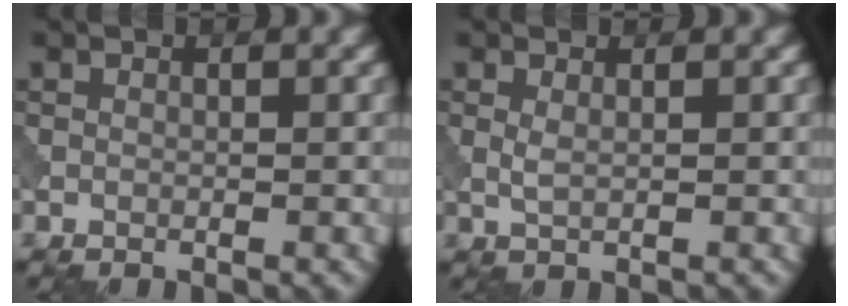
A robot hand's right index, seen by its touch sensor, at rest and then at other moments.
{"total": 1.0, "force": [0.3, 0.3, 0.9], "torque": [-0.024, -0.001, 0.008]}